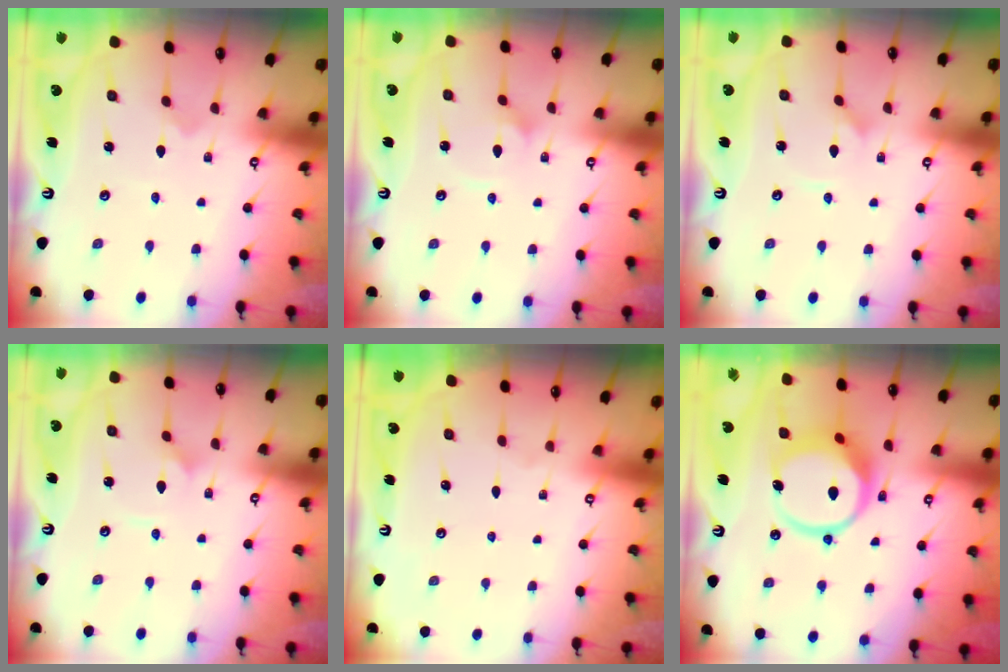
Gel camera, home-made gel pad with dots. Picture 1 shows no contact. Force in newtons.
{"total": 2.0, "press": 2.0, "slide": 0.1}
{"total": 1.2, "press": 1.1, "slide": 0.2}
{"total": 1.9, "press": 1.9, "slide": 0.0}
{"total": 0.0}
{"total": 11.0, "press": 10.9, "slide": 1.4}